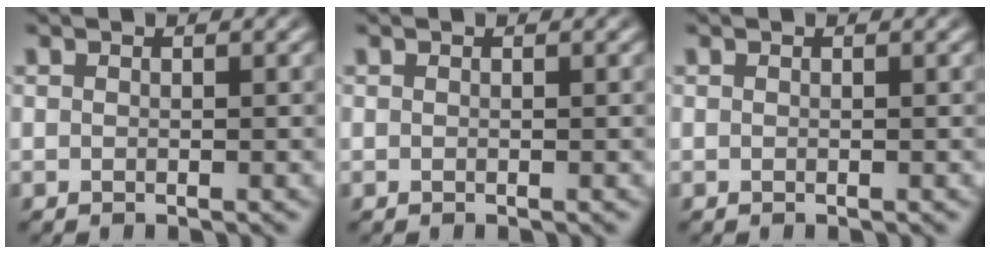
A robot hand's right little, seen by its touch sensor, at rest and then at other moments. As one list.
[{"total": 0.0}, {"total": 0.0}]